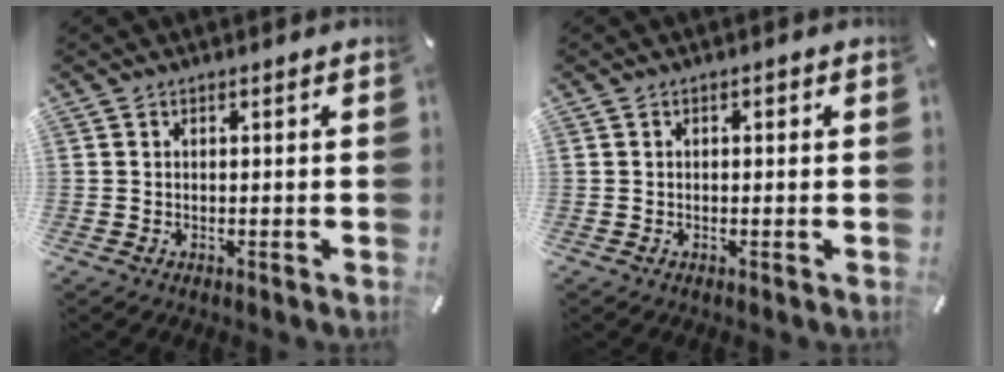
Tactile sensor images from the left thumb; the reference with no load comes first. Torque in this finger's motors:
{"motor_torque": [0.09, -0.05, 0.11, 0.09, 0.00]}